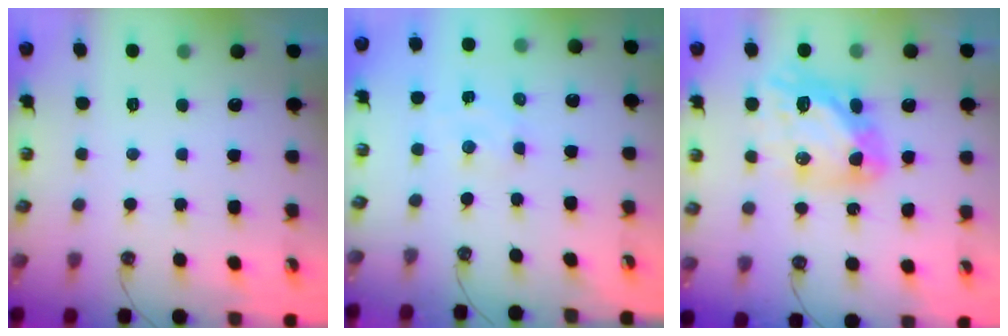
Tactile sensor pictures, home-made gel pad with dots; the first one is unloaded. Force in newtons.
{"total": 1.9, "press": 1.9, "slide": 0.3}
{"total": 15.2, "press": 15.1, "slide": 1.6}